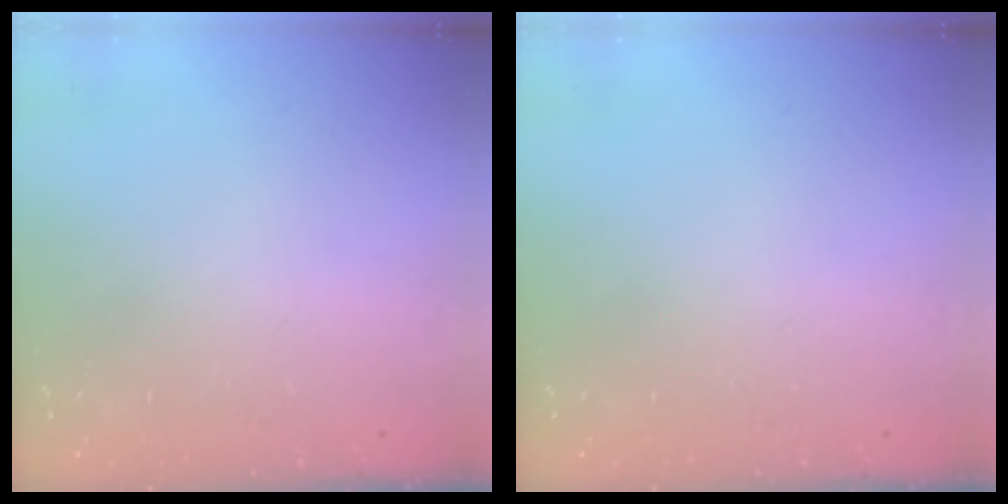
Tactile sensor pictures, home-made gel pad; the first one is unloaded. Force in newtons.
{"total": 0.0}